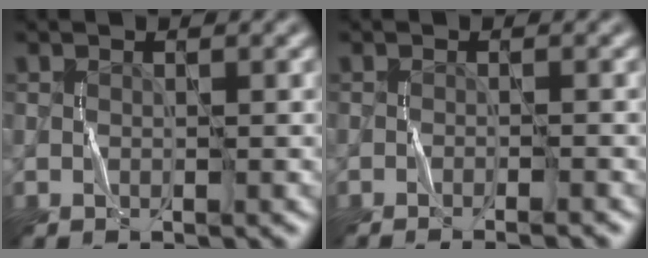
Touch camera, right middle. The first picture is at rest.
{"total": 2.6, "force": [-1.9, 0.5, 1.8], "torque": [-0.015, 0.008, -0.034]}